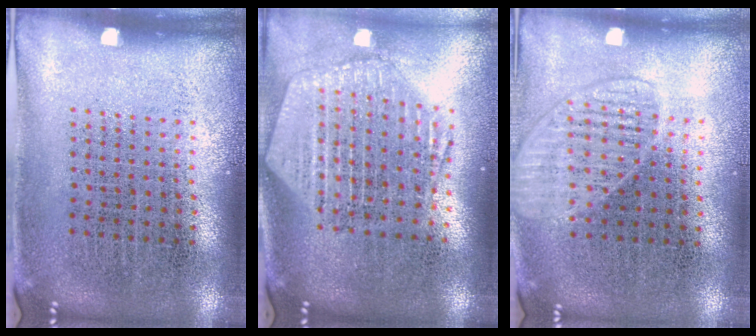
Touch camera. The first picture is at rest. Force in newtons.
{"total": 2.6, "press": 2.1, "slide": 1.4}
{"total": 1.5, "press": 1.4, "slide": 0.5}